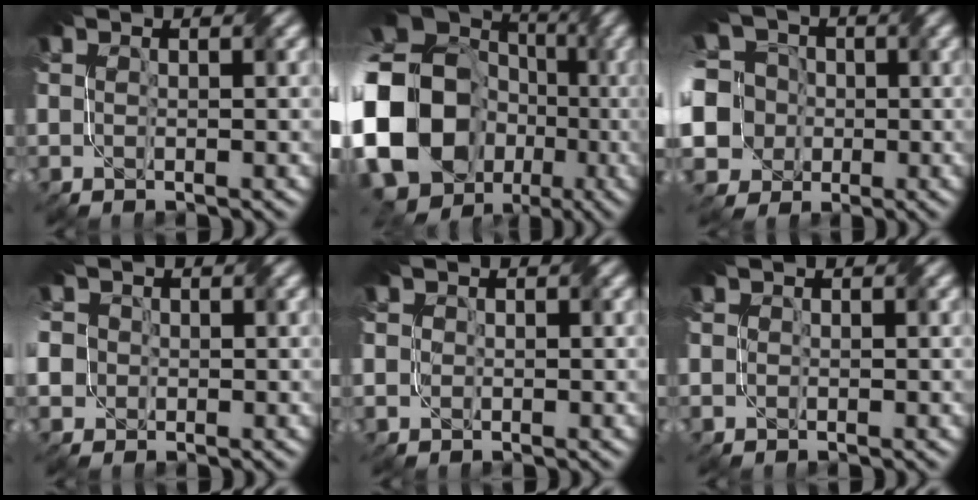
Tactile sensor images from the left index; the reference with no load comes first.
{"total": 20.5, "force": [-2.7, 18.0, 9.6], "torque": [-0.213, -0.028, -0.085]}
{"total": 12.3, "force": [-1.1, 11.0, 5.2], "torque": [-0.145, 0.016, -0.049]}
{"total": 6.6, "force": [-0.3, 5.7, 3.2], "torque": [-0.088, 0.016, -0.044]}
{"total": 1.8, "force": [0.6, 1.7, 0.4], "torque": [-0.008, 0.008, 0.007]}
{"total": 0.6, "force": [0.2, 0.5, -0.2], "torque": [0.004, -0.002, 0.000]}